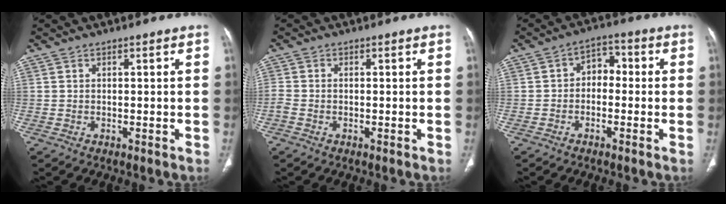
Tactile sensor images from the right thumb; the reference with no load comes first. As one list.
[{"total": 1.7, "force": [-0.8, 1.0, 1.1], "torque": [-0.033, 0.002, -0.021]}, {"total": 4.9, "force": [-0.6, 3.6, 3.2], "torque": [-0.026, 0.029, -0.025]}]